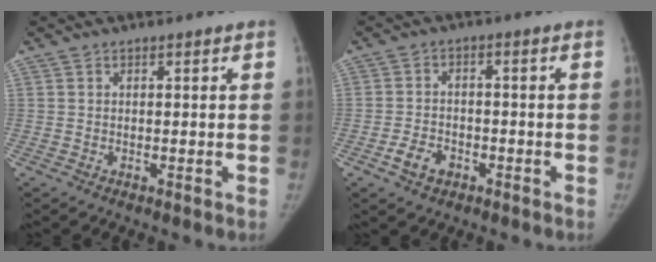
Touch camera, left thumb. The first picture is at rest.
{"total": 4.7, "force": [-2.4, 3.3, 2.4], "torque": [-0.038, 0.016, -0.041]}